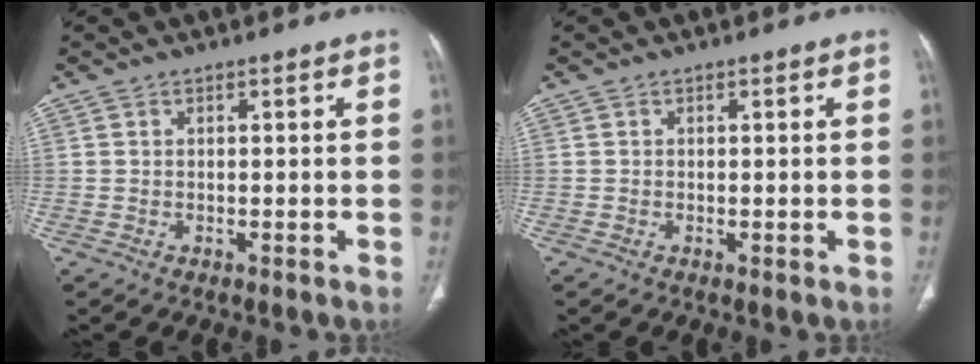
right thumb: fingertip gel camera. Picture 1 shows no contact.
{"total": 0.5, "force": [-0.1, 0.2, 0.4], "torque": [-0.008, -0.003, -0.003]}